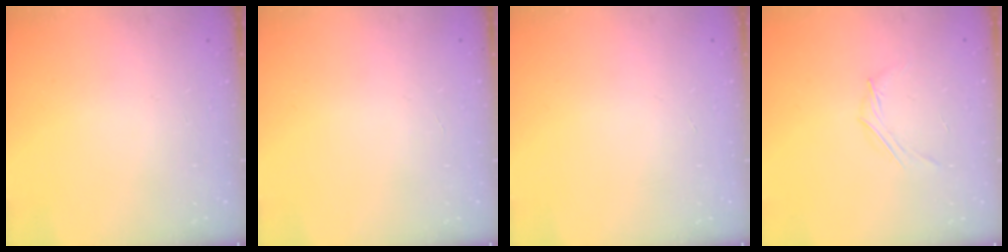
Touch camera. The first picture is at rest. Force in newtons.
{"total": 0.9, "press": 0.8, "slide": 0.2}
{"total": 0.0}
{"total": 3.5, "press": 3.3, "slide": 1.0}